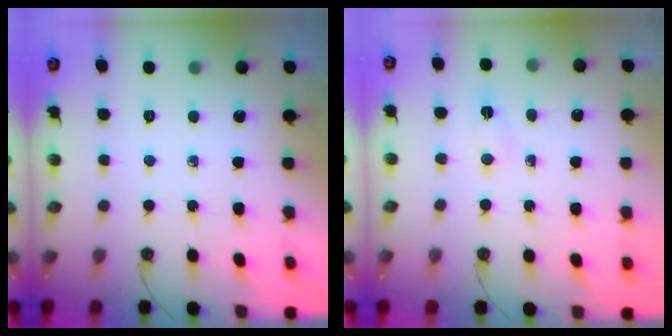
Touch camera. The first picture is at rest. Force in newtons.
{"total": 3.2, "press": 1.9, "slide": 2.6}